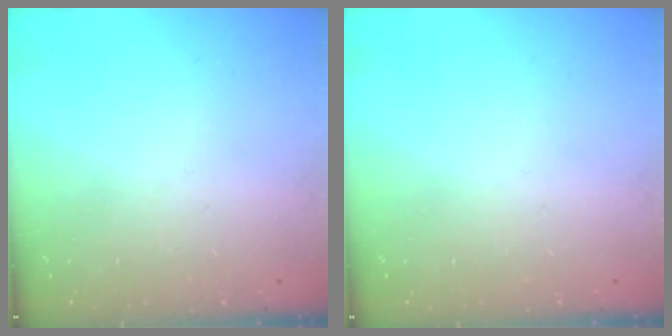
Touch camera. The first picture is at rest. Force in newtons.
{"total": 0.0}